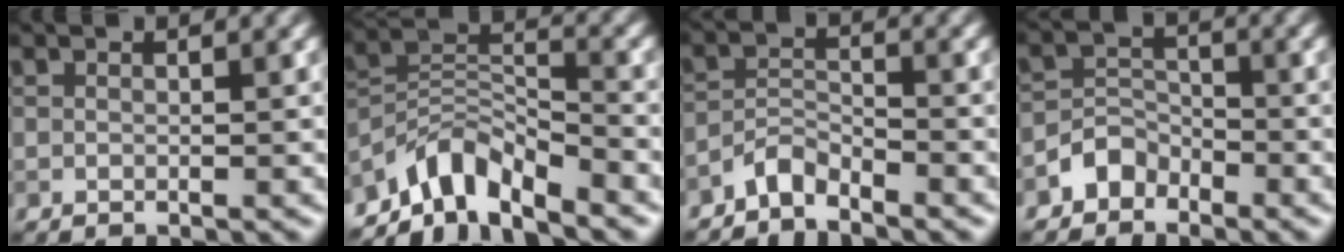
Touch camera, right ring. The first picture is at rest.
{"total": 6.0, "force": [-5.0, 2.1, 2.6], "torque": [-0.033, 0.000, -0.105]}
{"total": 2.4, "force": [-2.3, 0.5, 0.7], "torque": [-0.014, 0.009, -0.051]}
{"total": 2.4, "force": [-1.8, 1.5, 0.4], "torque": [-0.001, 0.013, -0.038]}